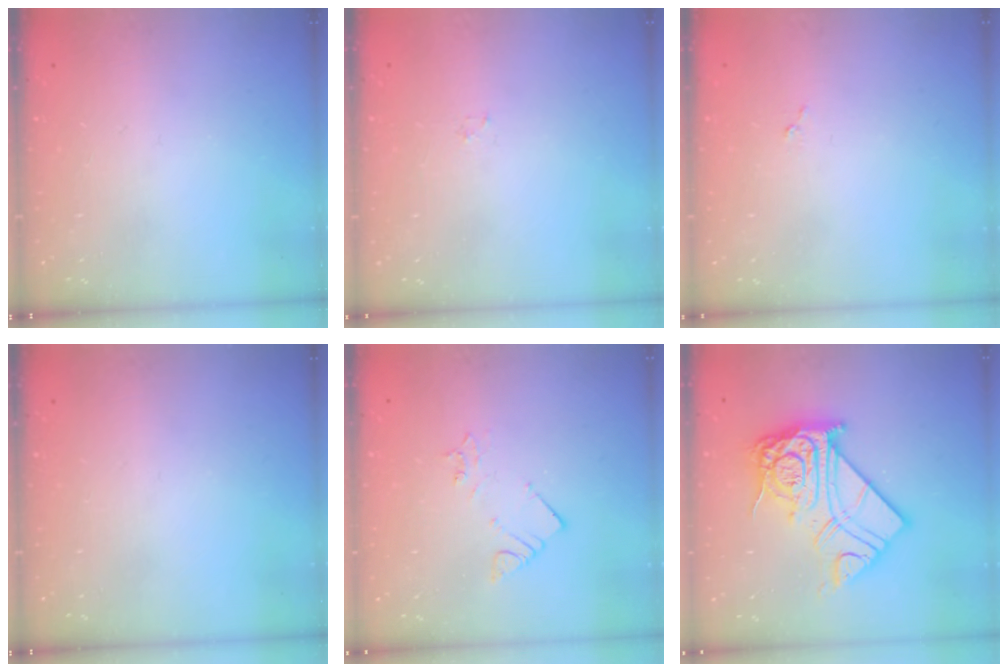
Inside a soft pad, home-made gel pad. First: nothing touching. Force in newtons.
{"total": 0.8, "press": 0.8, "slide": 0.2}
{"total": 3.5, "press": 3.5, "slide": 0.1}
{"total": 0.0}
{"total": 2.8, "press": 2.7, "slide": 0.5}
{"total": 19.5, "press": 19.4, "slide": 1.6}